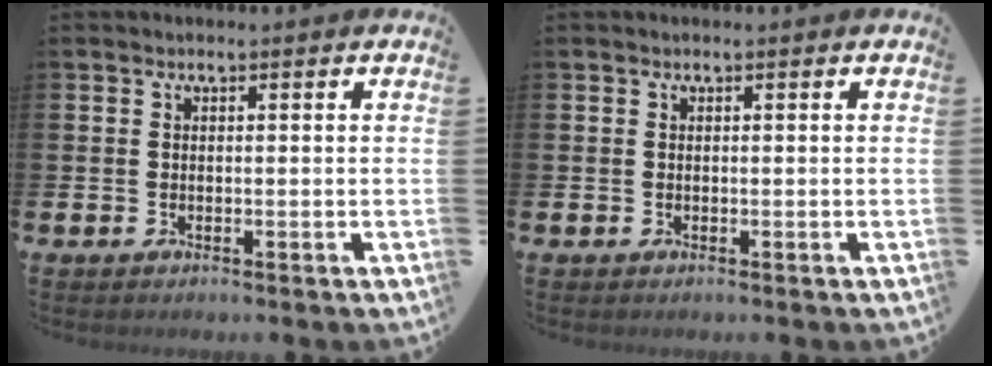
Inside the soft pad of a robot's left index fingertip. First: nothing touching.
{"total": 0.0}